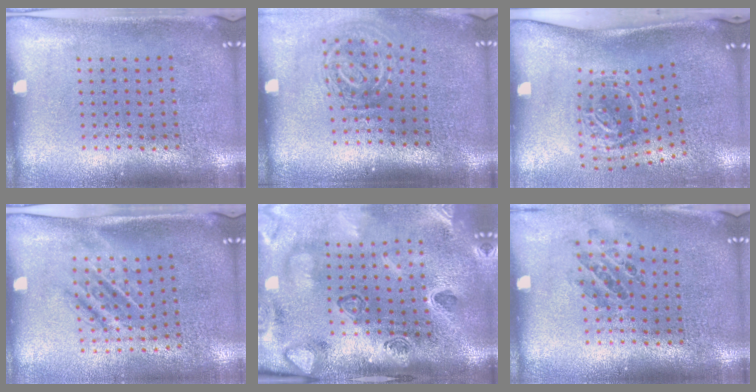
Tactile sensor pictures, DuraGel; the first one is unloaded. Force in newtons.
{"total": 2.0, "press": 1.3, "slide": 1.5}
{"total": 1.7, "press": 1.2, "slide": 1.3}
{"total": 1.6, "press": 1.3, "slide": 1.0}
{"total": 4.4, "press": 3.1, "slide": 3.1}
{"total": 0.9, "press": 0.9, "slide": 0.0}